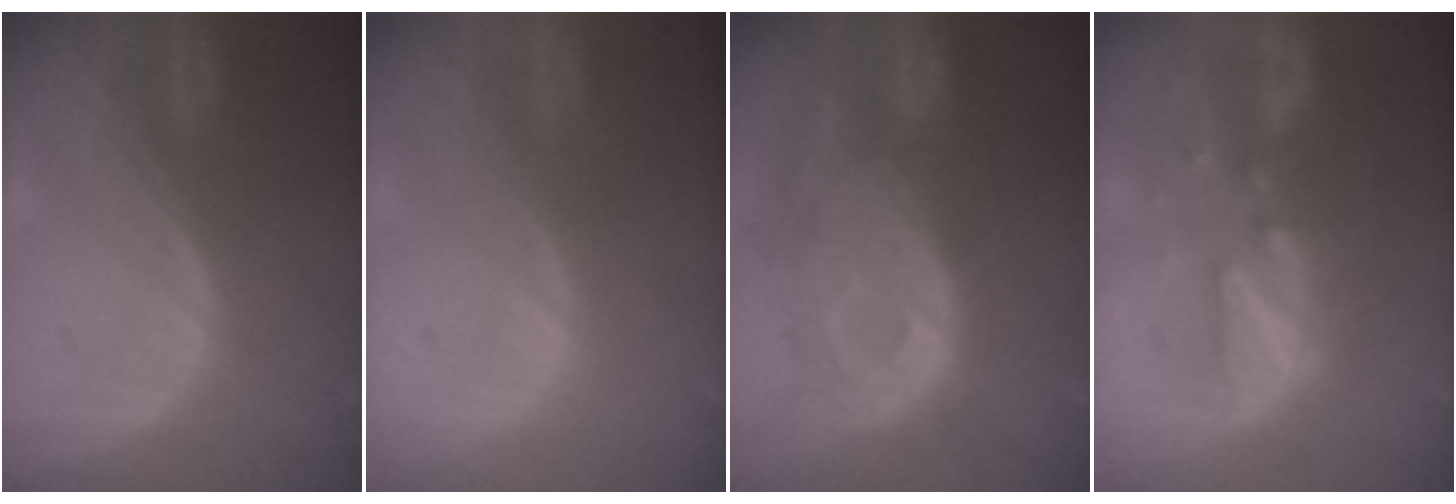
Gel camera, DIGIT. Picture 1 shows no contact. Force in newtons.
{"total": 0.0}
{"total": 12.3, "press": 10.9, "slide": 5.7}
{"total": 9.0, "press": 8.4, "slide": 3.3}